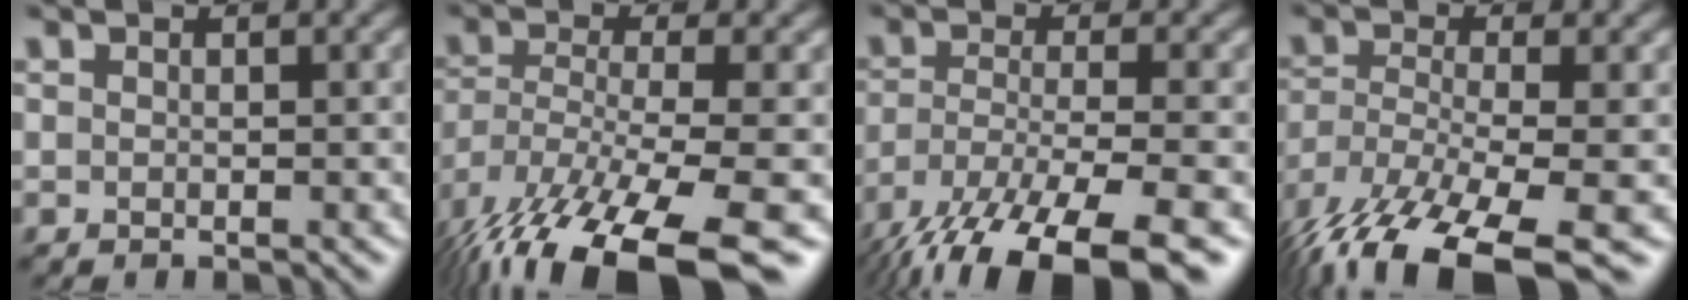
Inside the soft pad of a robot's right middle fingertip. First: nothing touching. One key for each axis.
{"total": 14.4, "fx": -9.5, "fy": 4.2, "fz": 10.0, "tx": -0.215, "ty": -0.037, "tz": -0.142}
{"total": 11.7, "fx": -8.7, "fy": 2.8, "fz": 7.4, "tx": -0.143, "ty": -0.017, "tz": -0.149}
{"total": 12.2, "fx": -8.8, "fy": 3.2, "fz": 7.9, "tx": -0.165, "ty": -0.026, "tz": -0.152}